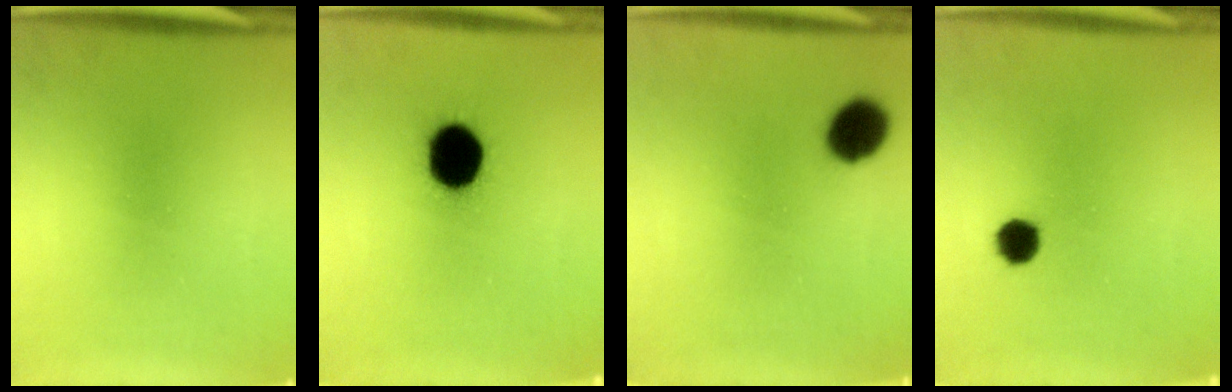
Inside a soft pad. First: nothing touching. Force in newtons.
{"total": 15.8}
{"total": 8.5}
{"total": 4.3}